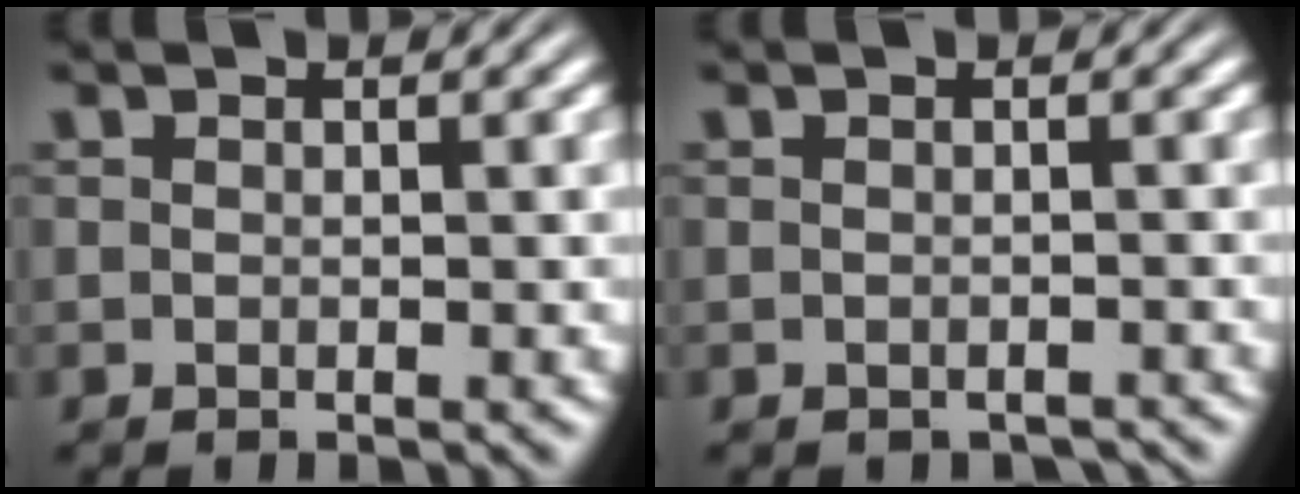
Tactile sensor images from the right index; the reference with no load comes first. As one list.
[{"total": 1.3, "force": [-1.3, -0.1, 0.0], "torque": [-0.001, -0.006, -0.016]}]